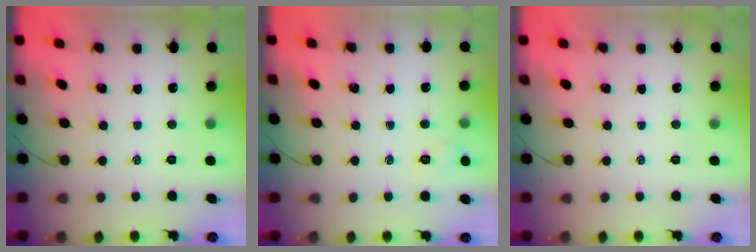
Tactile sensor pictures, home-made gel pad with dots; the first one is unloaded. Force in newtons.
{"total": 5.6, "press": 5.4, "slide": 1.6}
{"total": 0.0}